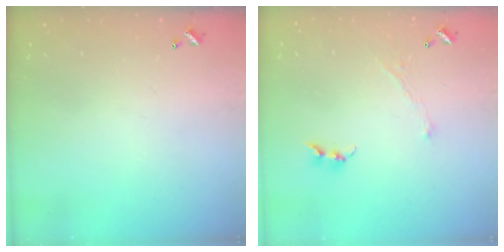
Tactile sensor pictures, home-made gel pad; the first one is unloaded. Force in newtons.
{"total": 1.3, "press": 1.2, "slide": 0.5}